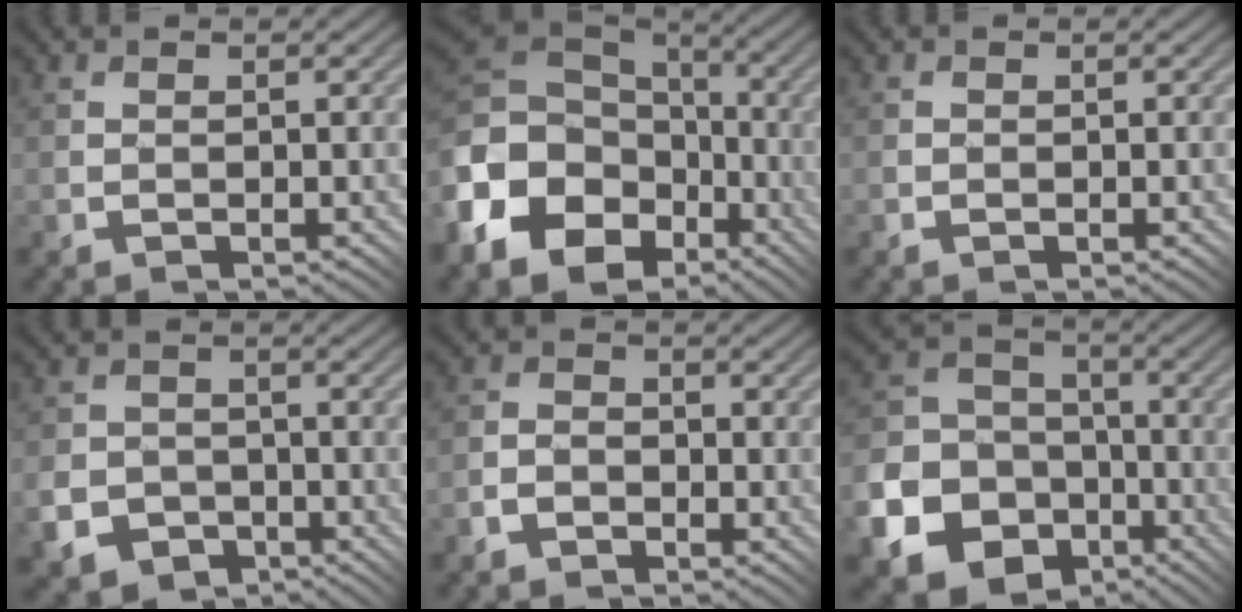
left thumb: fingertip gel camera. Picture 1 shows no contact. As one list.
[{"total": 17.5, "force": [-6.2, 12.7, 10.4], "torque": [-0.257, -0.016, -0.106]}, {"total": 0.7, "force": [-0.4, 0.5, 0.3], "torque": [-0.003, -0.002, -0.009]}, {"total": 5.4, "force": [-2.3, 4.5, 1.9], "torque": [-0.051, -0.017, -0.049]}, {"total": 2.8, "force": [-1.8, 1.8, 1.1], "torque": [-0.019, 0.004, -0.039]}, {"total": 16.1, "force": [-7.3, 12.9, 6.4], "torque": [-0.177, -0.056, -0.136]}]